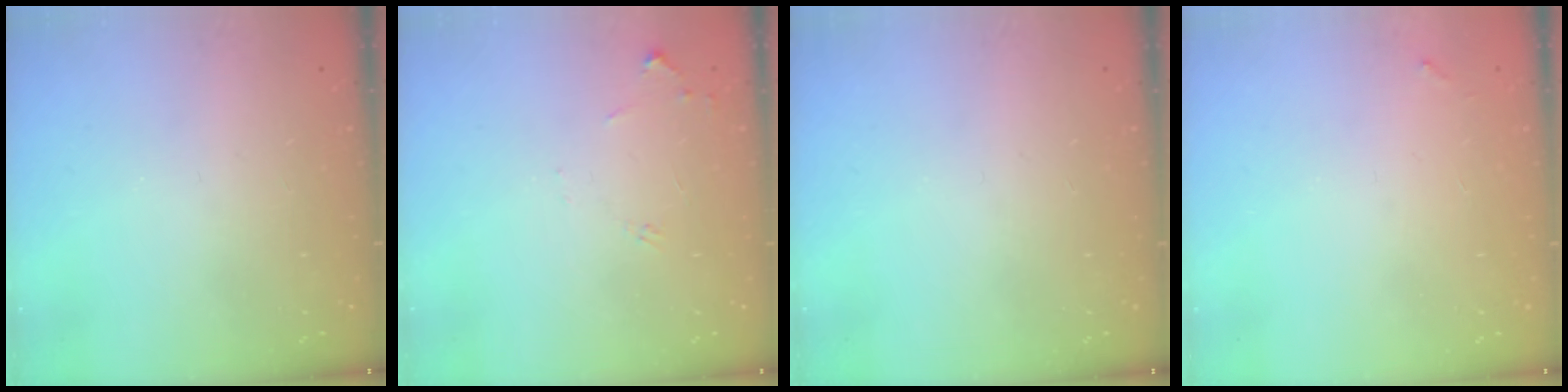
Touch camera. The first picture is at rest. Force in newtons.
{"total": 6.3, "press": 6.3, "slide": 0.8}
{"total": 0.0}
{"total": 3.7, "press": 3.7, "slide": 0.2}